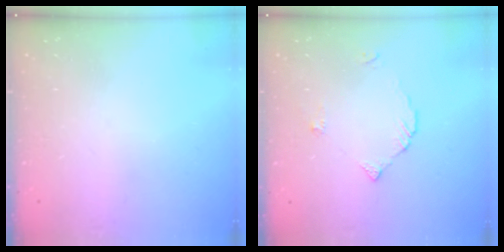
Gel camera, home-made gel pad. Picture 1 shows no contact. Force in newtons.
{"total": 3.3, "press": 3.2, "slide": 0.4}